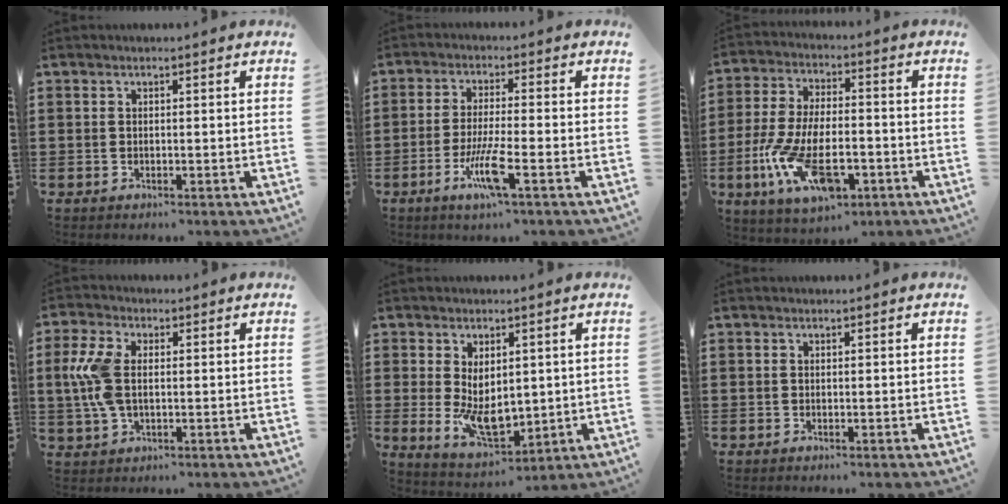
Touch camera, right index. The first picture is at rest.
{"total": 7.0, "force": [-3.2, 0.7, 6.1], "torque": [-0.124, -0.014, -0.062]}
{"total": 13.1, "force": [-5.0, 5.6, 10.7], "torque": [-0.231, -0.001, -0.091]}
{"total": 7.6, "force": [0.5, 4.2, 6.3], "torque": [-0.167, 0.000, -0.001]}
{"total": 7.6, "force": [0.0, 4.8, 5.9], "torque": [-0.105, -0.003, -0.002]}
{"total": 0.0}